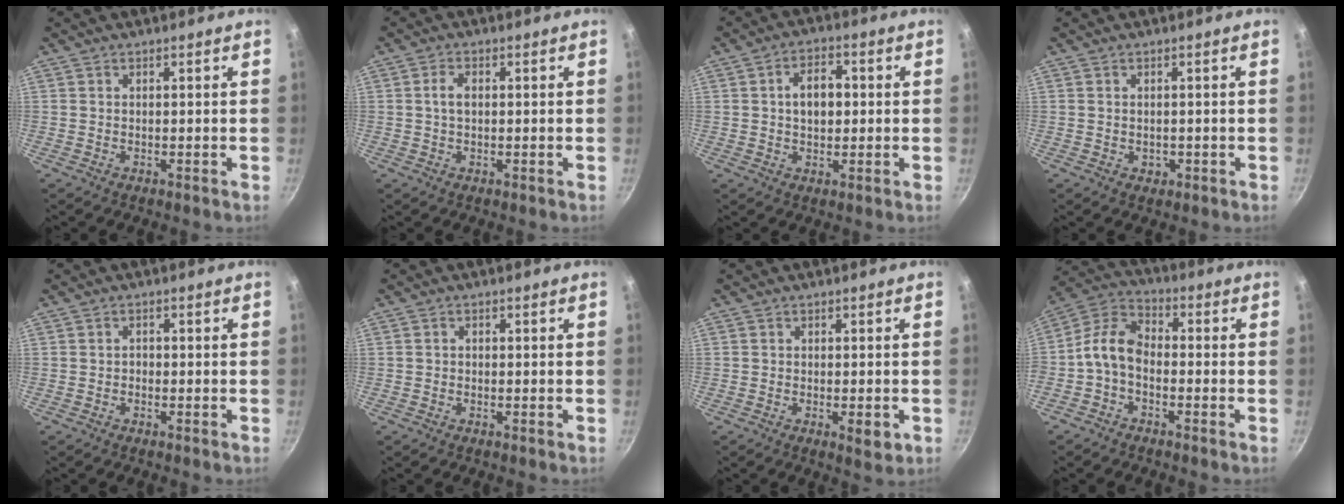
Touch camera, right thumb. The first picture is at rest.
{"total": 2.8, "force": [0.3, 1.7, 2.2], "torque": [-0.038, 0.006, 0.004]}
{"total": 6.8, "force": [0.6, 4.4, 5.2], "torque": [-0.061, 0.013, 0.006]}
{"total": 1.5, "force": [-0.2, 1.2, 0.8], "torque": [-0.009, 0.000, -0.001]}
{"total": 1.0, "force": [-0.3, 0.7, 0.6], "torque": [-0.008, 0.004, -0.007]}
{"total": 0.8, "force": [-0.2, 0.7, 0.3], "torque": [-0.005, 0.003, -0.005]}
{"total": 3.4, "force": [-1.0, 1.4, 2.9], "torque": [-0.037, 0.000, -0.013]}
{"total": 8.4, "force": [-2.1, 5.3, 6.2], "torque": [-0.122, 0.043, -0.059]}